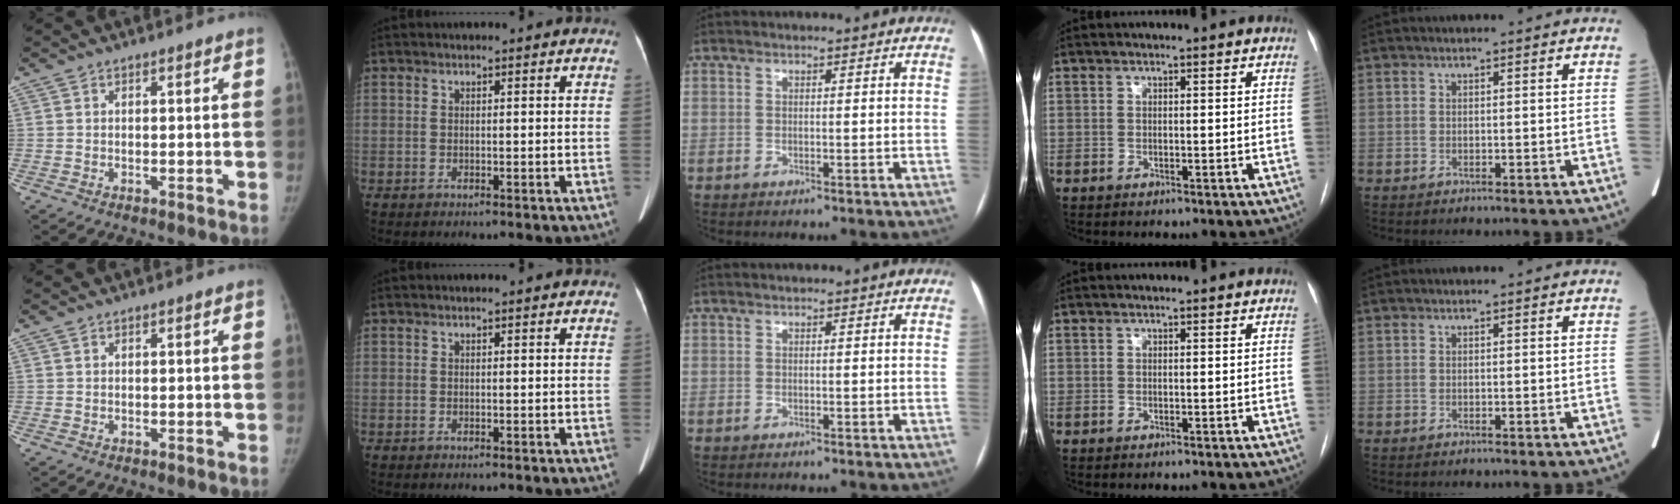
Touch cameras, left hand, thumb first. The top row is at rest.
{}